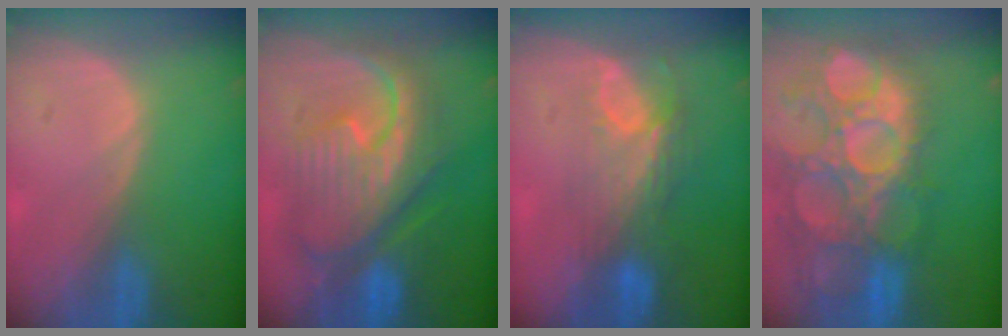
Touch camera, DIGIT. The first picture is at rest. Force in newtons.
{"total": 12.0, "press": 11.9, "slide": 1.4}
{"total": 7.5, "press": 6.6, "slide": 3.6}
{"total": 15.0, "press": 12.6, "slide": 8.1}